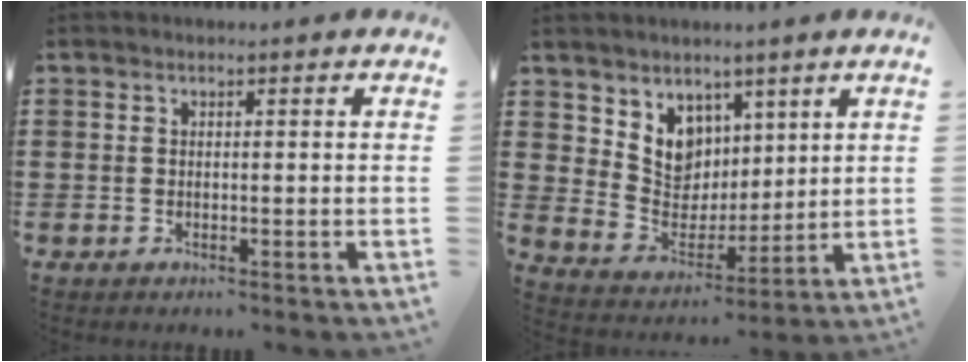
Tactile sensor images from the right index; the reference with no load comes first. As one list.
[{"total": 7.0, "force": [3.9, 5.7, 0.9], "torque": [-0.051, -0.030, 0.076]}]